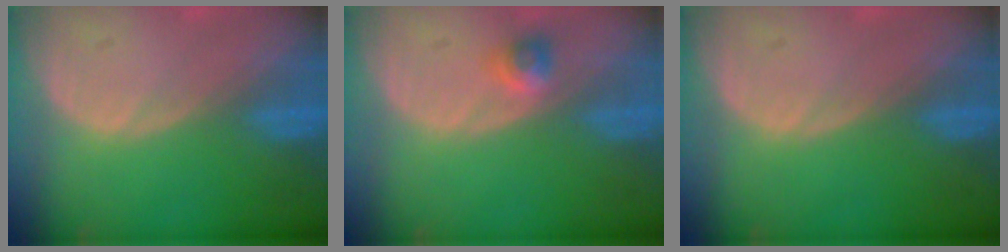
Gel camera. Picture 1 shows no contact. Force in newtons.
{"total": 2.4, "press": 2.0, "slide": 1.2}
{"total": 0.0}